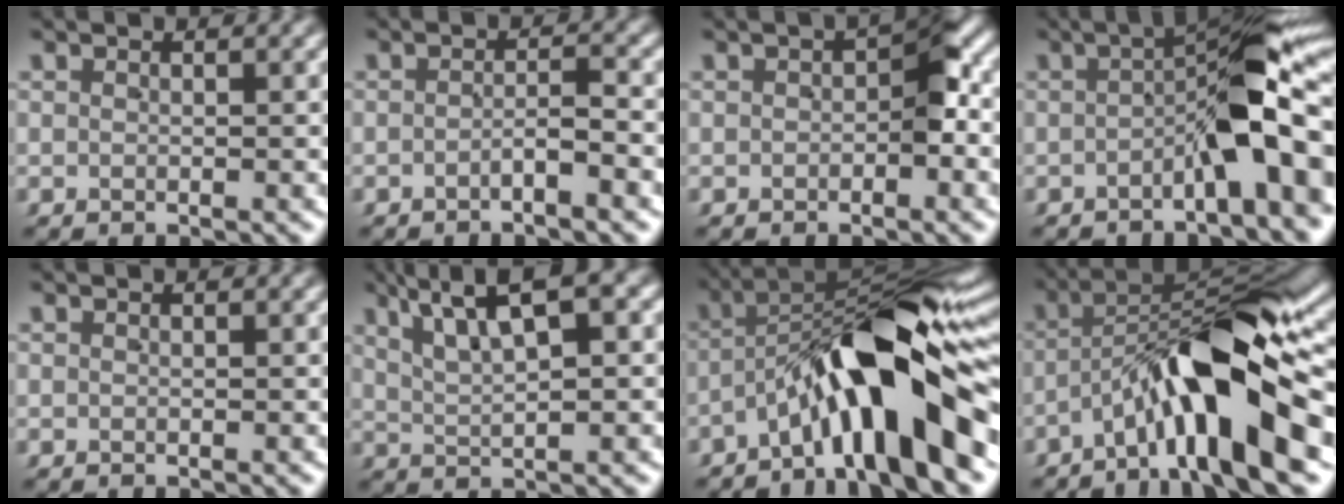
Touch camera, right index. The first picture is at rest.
{"total": 1.8, "force": [-1.5, -0.3, 1.0], "torque": [-0.013, 0.000, -0.027]}
{"total": 2.8, "force": [-0.3, 1.2, 2.5], "torque": [-0.035, -0.005, 0.001]}
{"total": 8.2, "force": [-0.5, 1.7, 8.0], "torque": [-0.102, 0.007, -0.010]}
{"total": 0.0}
{"total": 6.1, "force": [3.6, 1.4, 4.7], "torque": [-0.076, 0.013, 0.061]}
{"total": 13.3, "force": [-1.8, 4.8, 12.3], "torque": [-0.182, 0.004, -0.023]}
{"total": 10.8, "force": [-2.3, 3.5, 10.0], "torque": [-0.157, 0.001, -0.033]}